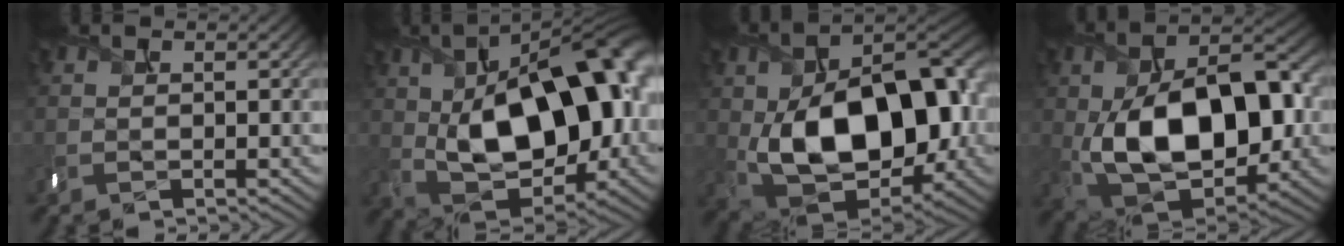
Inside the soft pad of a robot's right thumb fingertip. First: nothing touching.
{"total": 18.7, "force": [1.0, 10.9, 15.2], "torque": [-0.220, 0.009, 0.004]}
{"total": 19.0, "force": [-0.9, 11.9, 14.7], "torque": [-0.234, -0.015, -0.008]}
{"total": 17.1, "force": [-0.6, 10.5, 13.5], "torque": [-0.228, 0.000, -0.007]}